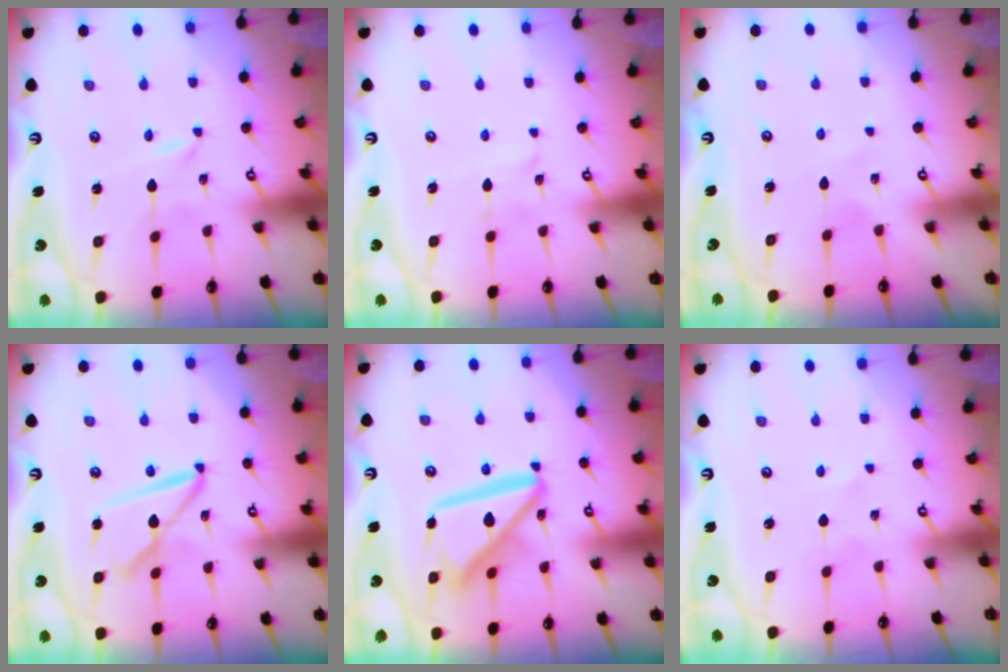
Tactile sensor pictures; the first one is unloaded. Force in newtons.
{"total": 2.8, "press": 2.8, "slide": 0.2}
{"total": 2.4, "press": 2.4, "slide": 0.3}
{"total": 10.8, "press": 10.7, "slide": 1.0}
{"total": 16.0, "press": 15.9, "slide": 2.0}
{"total": 0.9, "press": 0.9, "slide": 0.2}